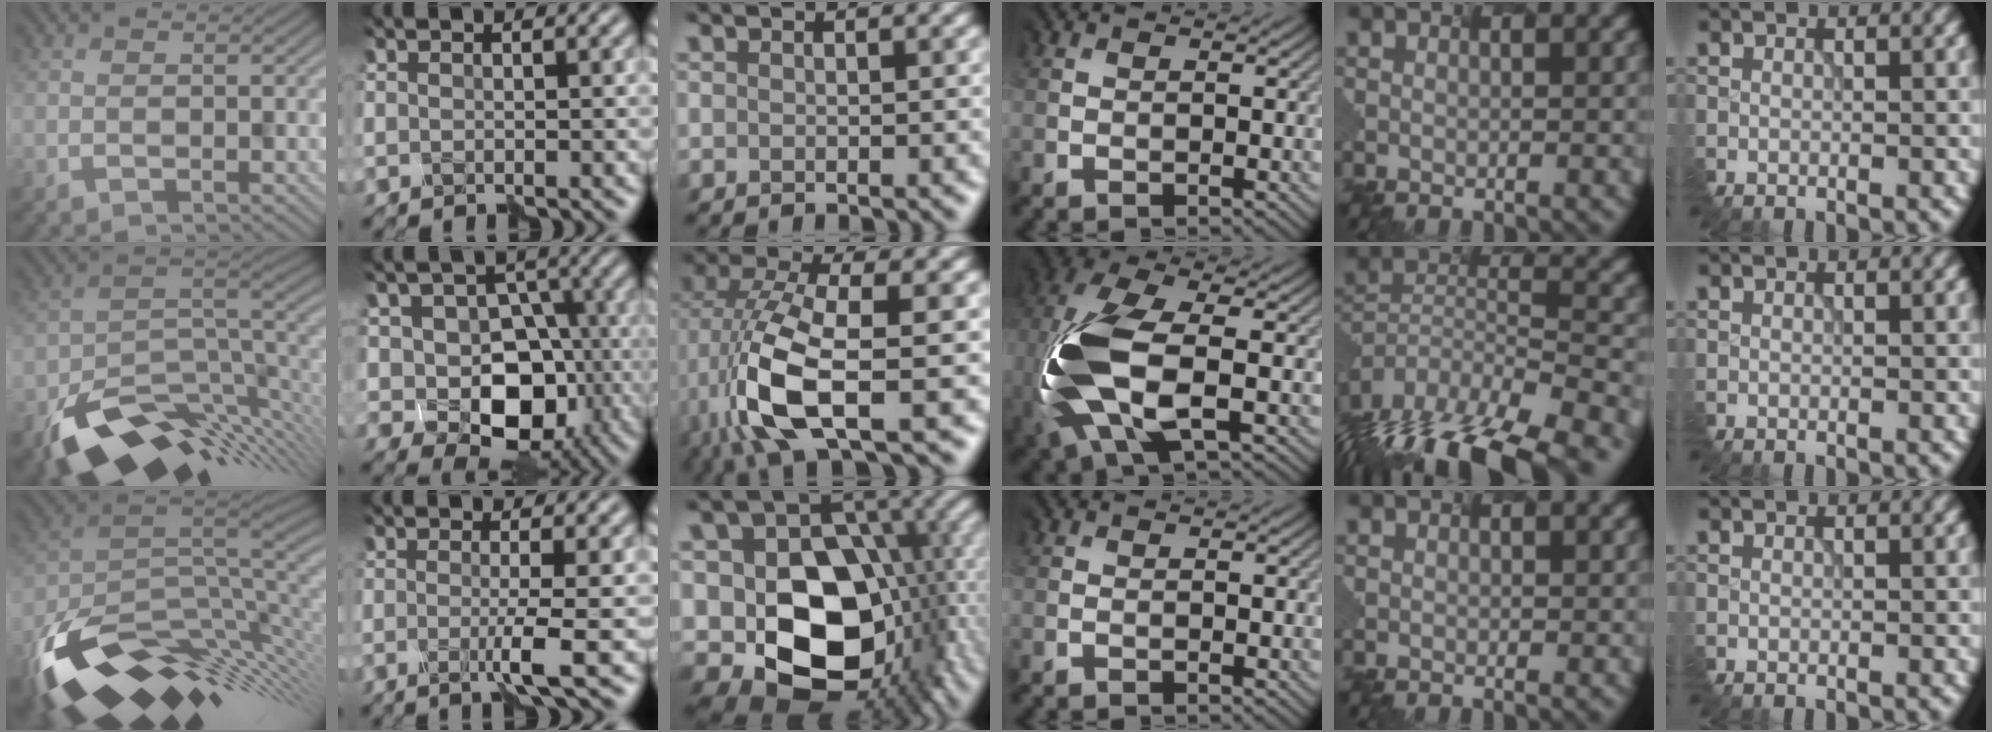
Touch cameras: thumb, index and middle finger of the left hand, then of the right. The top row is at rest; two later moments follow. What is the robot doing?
{"motion": "assemble", "object": "markers"}